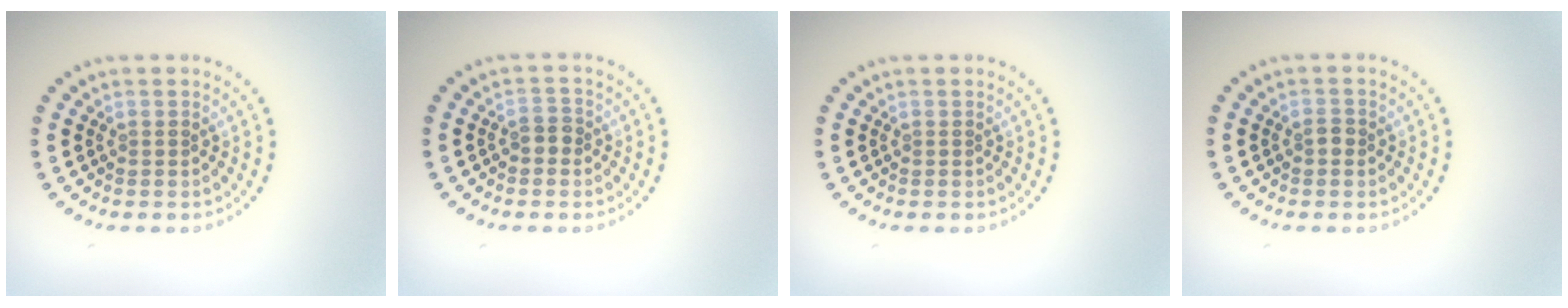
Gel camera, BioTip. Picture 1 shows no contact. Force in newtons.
{"total": 1.4, "press": 1.2, "slide": 0.6}
{"total": 0.0}
{"total": 0.8, "press": 0.8, "slide": 0.1}